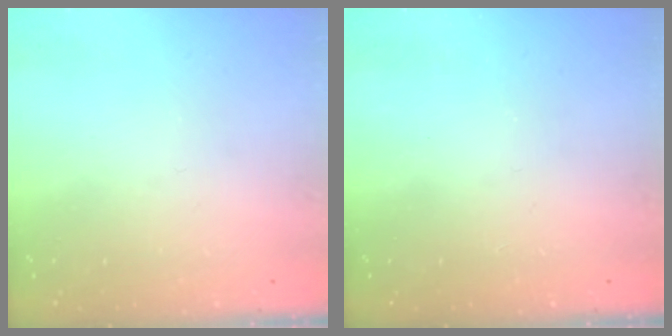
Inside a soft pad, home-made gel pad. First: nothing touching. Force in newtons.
{"total": 1.7, "press": 1.7, "slide": 0.2}